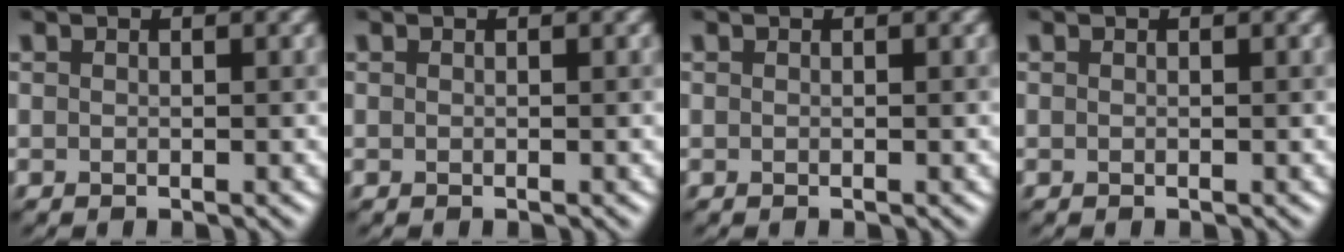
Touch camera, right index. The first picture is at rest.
{"total": 0.0}
{"total": 0.0}
{"total": 0.0}